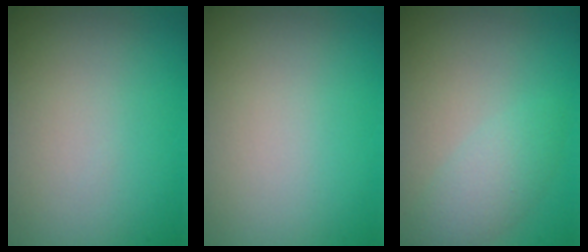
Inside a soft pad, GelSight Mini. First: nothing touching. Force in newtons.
{"total": 0.0}
{"total": 2.5, "press": 2.5, "slide": 0.1}